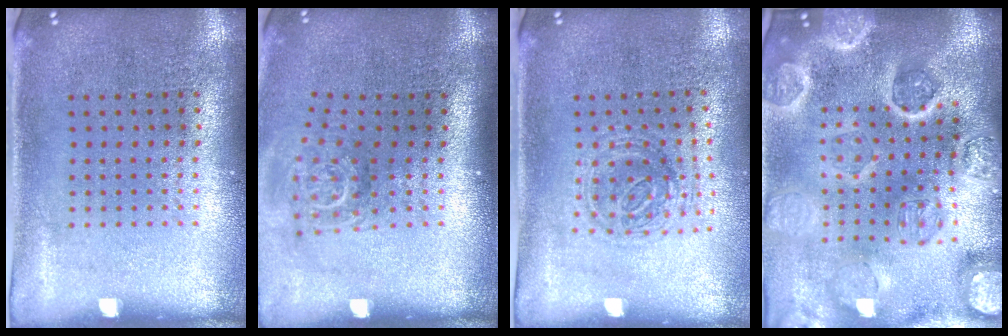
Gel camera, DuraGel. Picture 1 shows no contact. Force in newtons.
{"total": 1.8, "press": 1.3, "slide": 1.2}
{"total": 1.2, "press": 1.1, "slide": 0.4}
{"total": 5.1, "press": 4.4, "slide": 2.5}